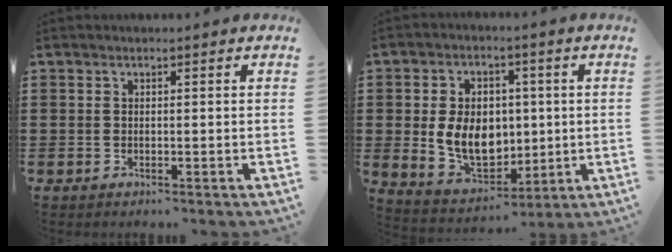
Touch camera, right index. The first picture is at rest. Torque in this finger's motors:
{"motor_torque": [1.71, -0.43, 1.05, 0.21]}